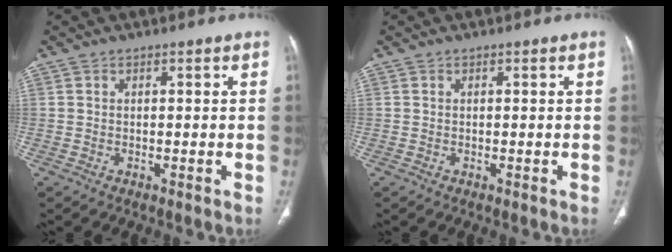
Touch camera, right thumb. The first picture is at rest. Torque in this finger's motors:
{"motor_torque": [0.02, 0.00, -0.02, 0.00, 0.01]}